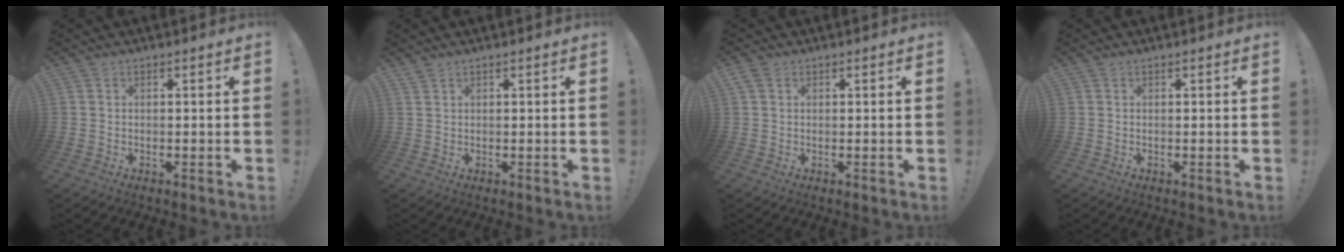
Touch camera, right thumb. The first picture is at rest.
{"total": 1.0, "force": [0.9, 0.3, 0.5], "torque": [-0.012, -0.001, 0.017]}
{"total": 2.0, "force": [1.1, 1.3, 1.0], "torque": [-0.015, 0.001, 0.021]}
{"total": 0.0}